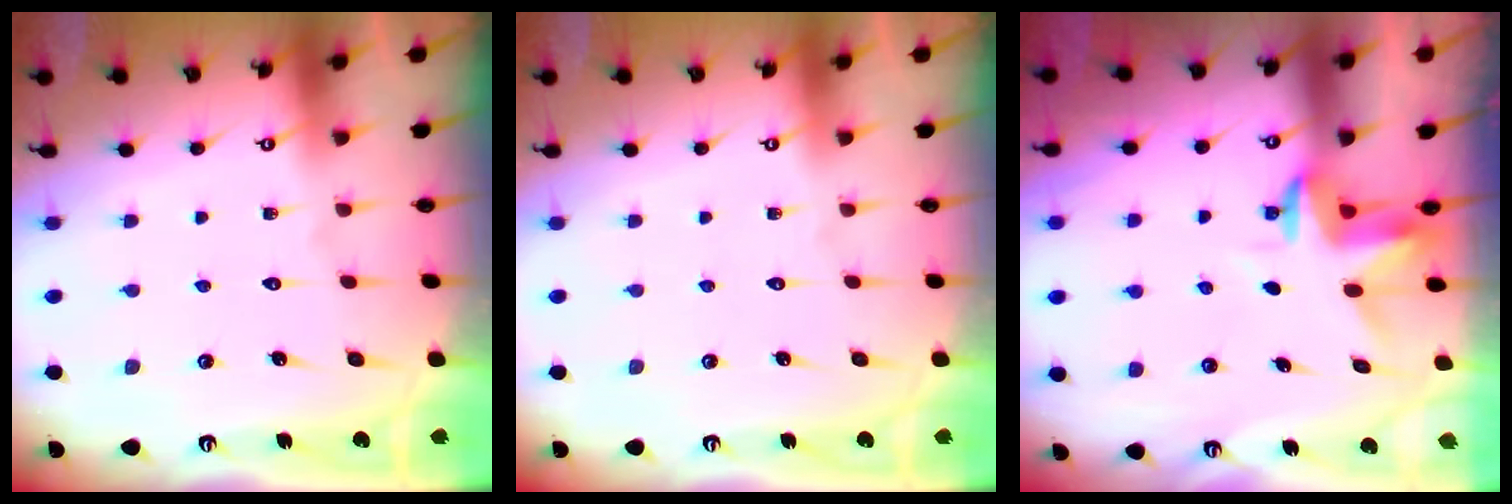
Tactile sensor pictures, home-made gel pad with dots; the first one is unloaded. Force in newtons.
{"total": 0.0}
{"total": 3.7, "press": 3.7, "slide": 0.2}